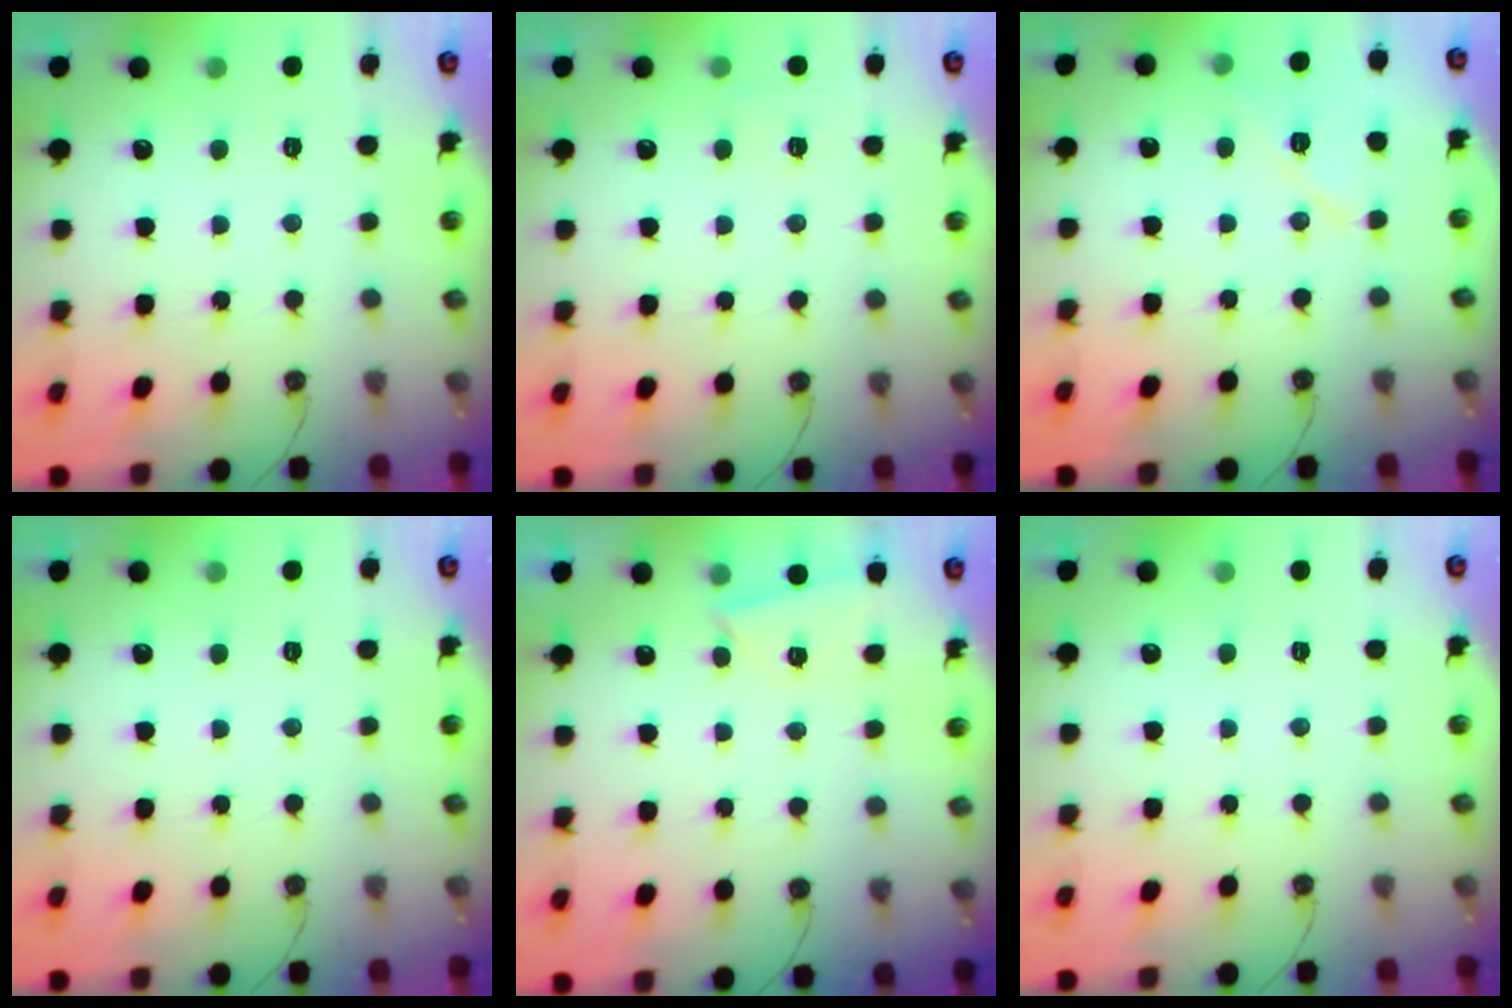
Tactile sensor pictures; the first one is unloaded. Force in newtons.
{"total": 2.3, "press": 2.3, "slide": 0.4}
{"total": 9.6, "press": 9.6, "slide": 0.9}
{"total": 0.5, "press": 0.5, "slide": 0.2}
{"total": 3.0, "press": 2.9, "slide": 0.5}
{"total": 0.0}